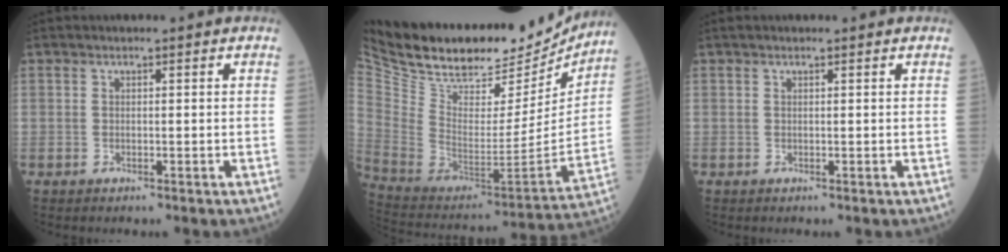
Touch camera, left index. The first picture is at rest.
{"total": 33.4, "force": [26.7, 12.6, 15.6], "torque": [-0.319, -0.004, 0.411]}
{"total": 1.5, "force": [1.4, 0.2, 0.6], "torque": [-0.009, 0.021, 0.020]}